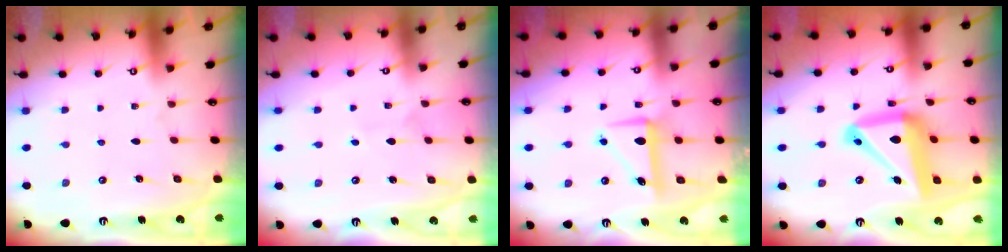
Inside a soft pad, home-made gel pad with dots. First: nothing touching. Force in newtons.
{"total": 2.9, "press": 2.8, "slide": 0.4}
{"total": 8.7, "press": 8.6, "slide": 0.8}
{"total": 18.6, "press": 18.5, "slide": 2.0}